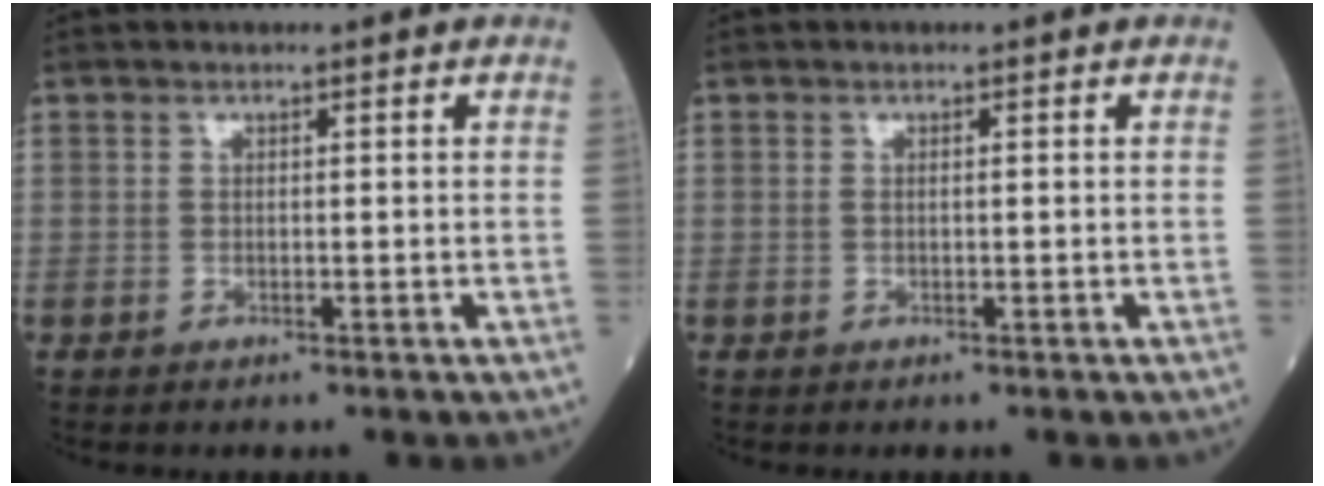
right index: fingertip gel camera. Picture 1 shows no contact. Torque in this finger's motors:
{"motor_torque": [0.00, -0.03, -0.05, -0.01]}